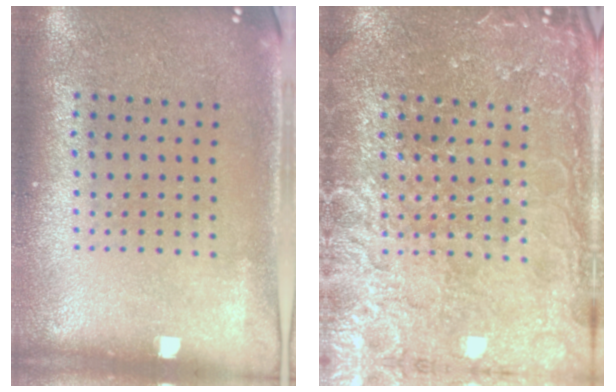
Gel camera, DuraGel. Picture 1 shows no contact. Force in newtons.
{"total": 4.1, "press": 4.0, "slide": 0.4}